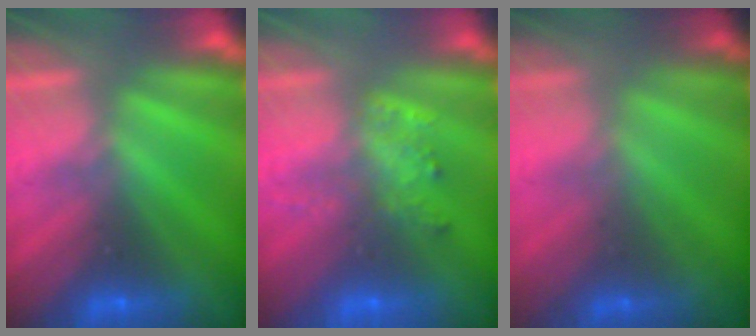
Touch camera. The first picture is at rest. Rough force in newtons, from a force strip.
{"total": 1.7}
{"total": 1.7}